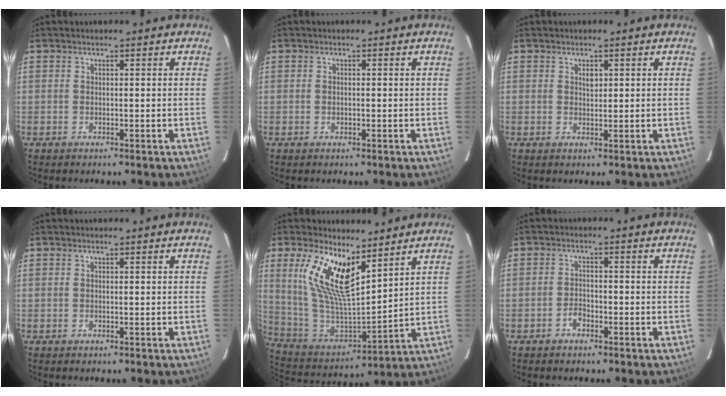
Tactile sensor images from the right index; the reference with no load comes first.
{"total": 0.5, "force": [-0.1, 0.4, 0.4], "torque": [-0.007, 0.000, -0.001]}
{"total": 1.5, "force": [0.6, 1.0, 1.0], "torque": [-0.013, 0.003, 0.011]}
{"total": 0.0}
{"total": 17.1, "force": [9.8, 8.2, 11.3], "torque": [-0.234, 0.001, 0.200]}
{"total": 2.3, "force": [-1.6, 1.3, 1.0], "torque": [-0.021, 0.004, -0.028]}